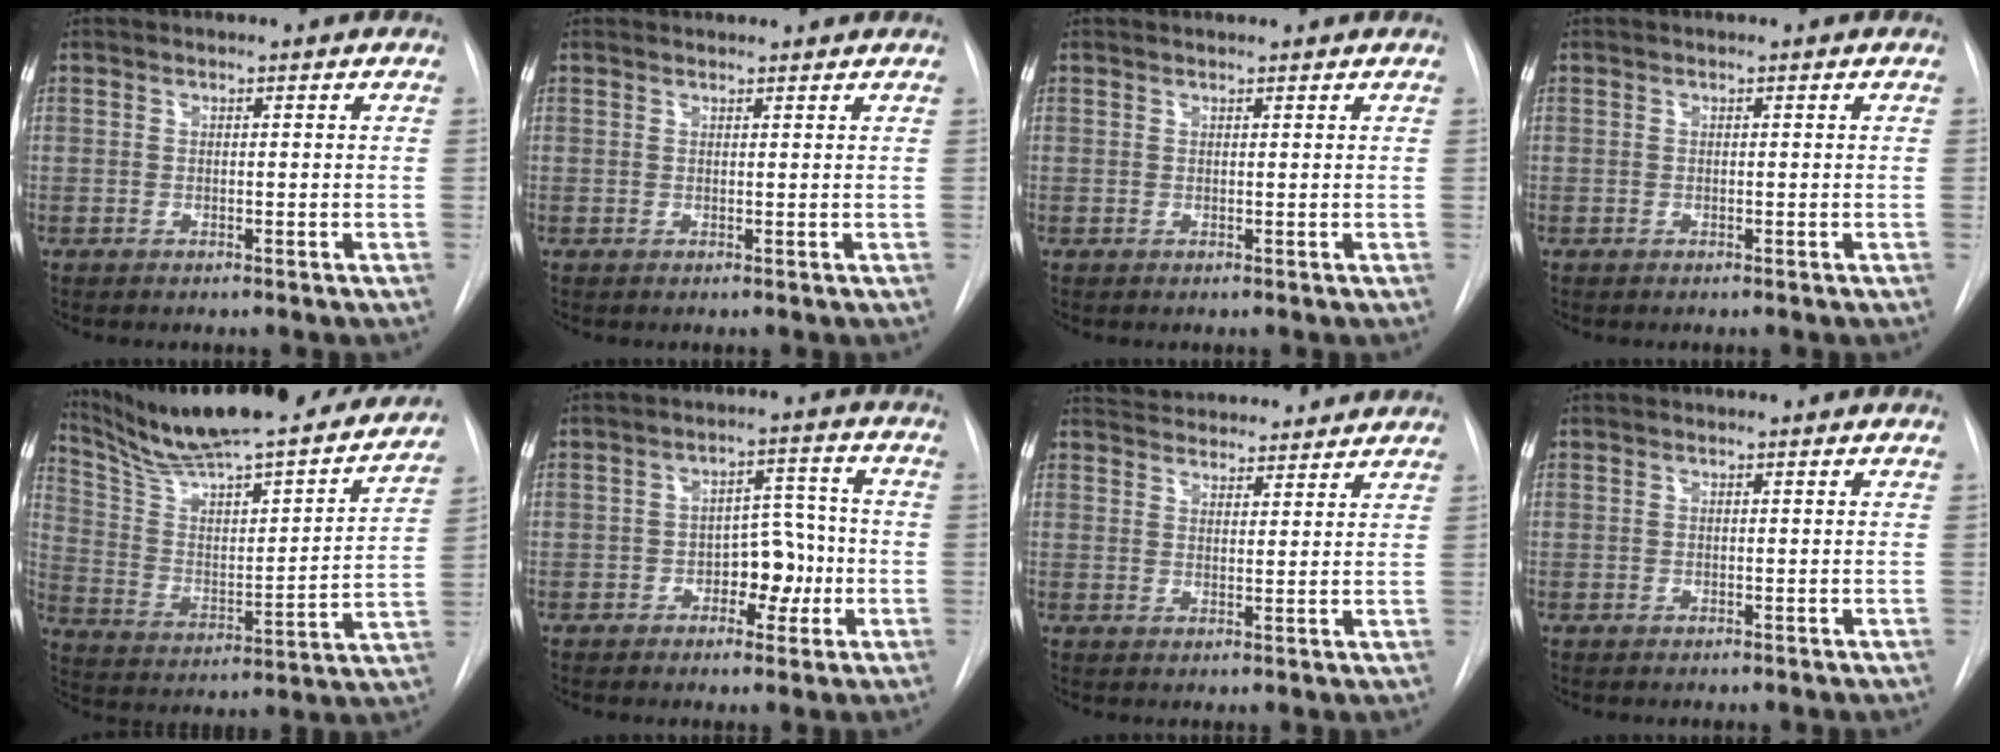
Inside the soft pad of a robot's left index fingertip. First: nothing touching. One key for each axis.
{"total": 3.3, "fx": 3.2, "fy": 0.5, "fz": 0.4, "tx": -0.008, "ty": 0.025, "tz": 0.038}
{"total": 2.1, "fx": 2.0, "fy": 0.2, "fz": 0.5, "tx": -0.009, "ty": 0.020, "tz": 0.026}
{"total": 0.0}
{"total": 29.2, "fx": 25.8, "fy": 3.7, "fz": 13.2, "tx": -0.212, "ty": -0.041, "tz": 0.370}
{"total": 6.3, "fx": -2.0, "fy": 3.6, "fz": 4.7, "tx": -0.061, "ty": 0.020, "tz": -0.028}
{"total": 13.2, "fx": 12.5, "fy": 2.8, "fz": 3.0, "tx": -0.038, "ty": 0.028, "tz": 0.172}
{"total": 0.0}